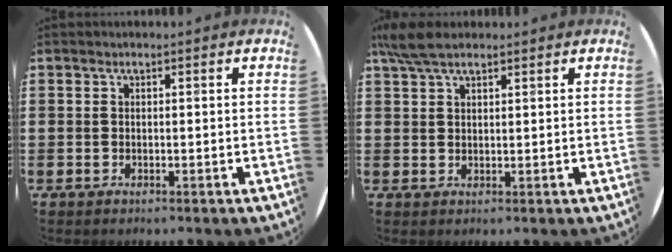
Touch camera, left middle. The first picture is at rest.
{"total": 4.4, "force": [3.4, 1.3, 2.3], "torque": [-0.053, 0.004, 0.064]}